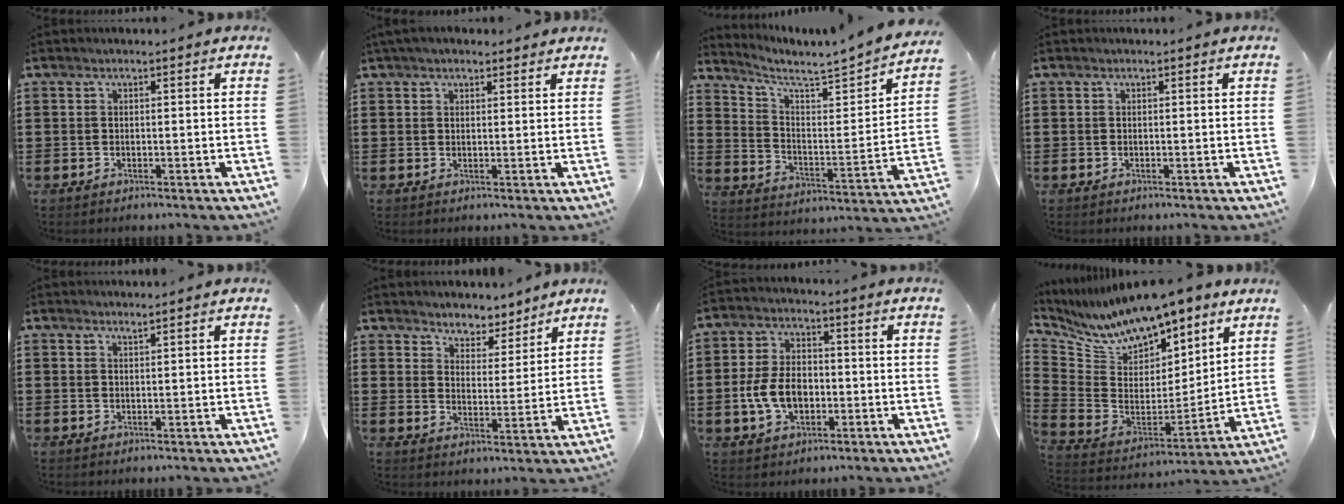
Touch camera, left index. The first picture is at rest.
{"total": 2.4, "force": [2.0, 0.9, 1.0], "torque": [-0.024, 0.005, 0.037]}
{"total": 3.7, "force": [3.3, 0.3, 1.5], "torque": [-0.053, -0.036, 0.044]}
{"total": 0.0}
{"total": 0.8, "force": [0.7, -0.1, 0.3], "torque": [-0.006, -0.004, 0.015]}
{"total": 4.3, "force": [4.2, 1.1, -0.4], "torque": [-0.016, -0.019, 0.074]}
{"total": 7.6, "force": [-1.8, 4.9, 5.6], "torque": [-0.128, 0.005, -0.037]}
{"total": 10.3, "force": [9.5, 3.1, 2.8], "torque": [-0.100, -0.065, 0.168]}